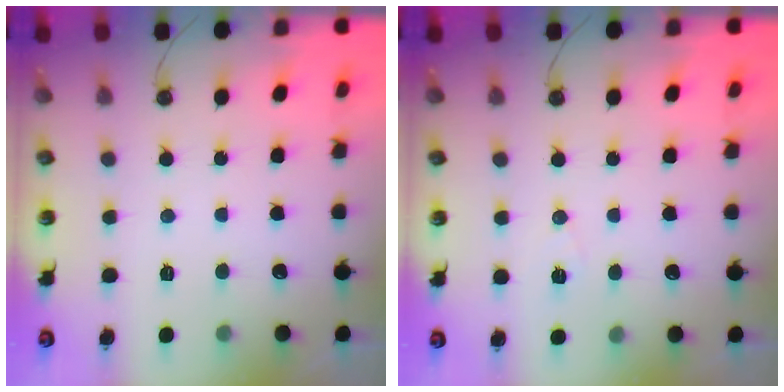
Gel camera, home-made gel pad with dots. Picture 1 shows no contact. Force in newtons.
{"total": 6.7, "press": 5.1, "slide": 4.3}